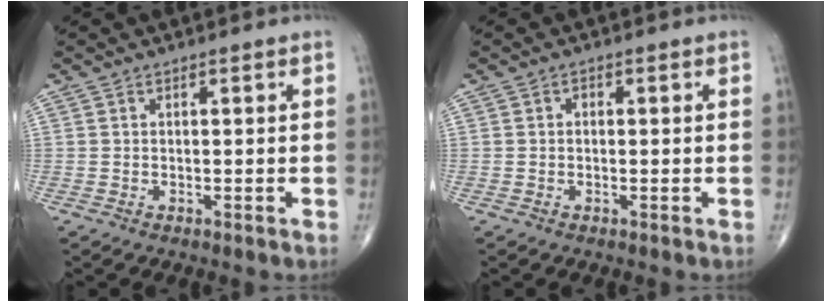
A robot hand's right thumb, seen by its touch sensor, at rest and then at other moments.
{"total": 0.8, "force": [0.1, 0.6, 0.5], "torque": [-0.006, 0.005, 0.000]}